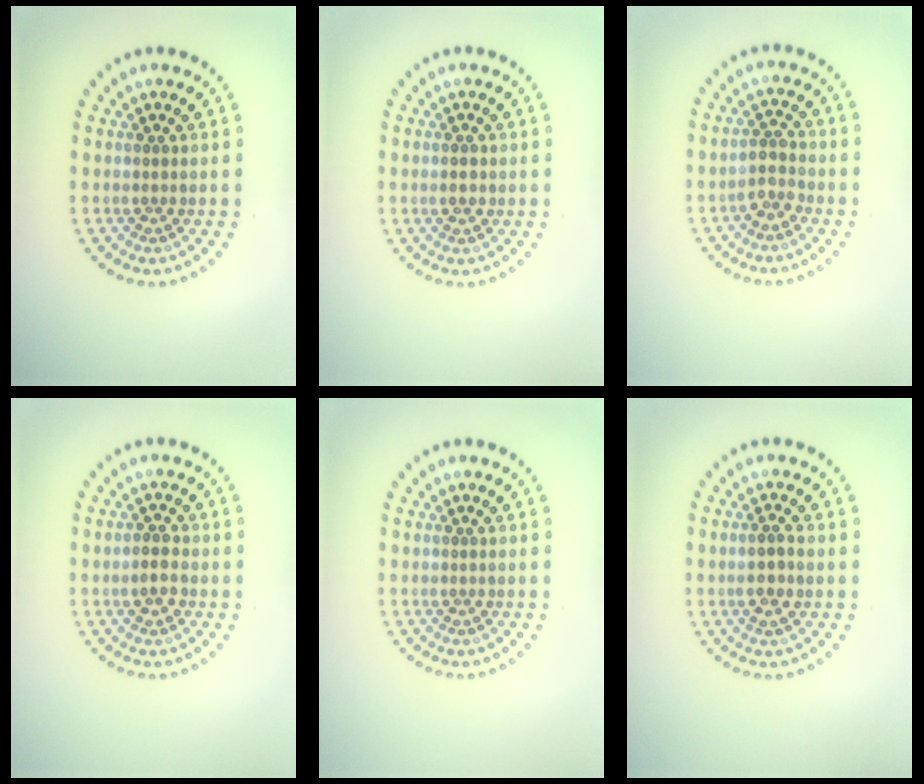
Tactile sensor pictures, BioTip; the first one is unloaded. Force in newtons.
{"total": 1.7, "press": 1.7, "slide": 0.1}
{"total": 1.8, "press": 1.7, "slide": 0.5}
{"total": 2.0, "press": 2.0, "slide": 0.4}
{"total": 0.0}
{"total": 1.6, "press": 1.5, "slide": 0.5}